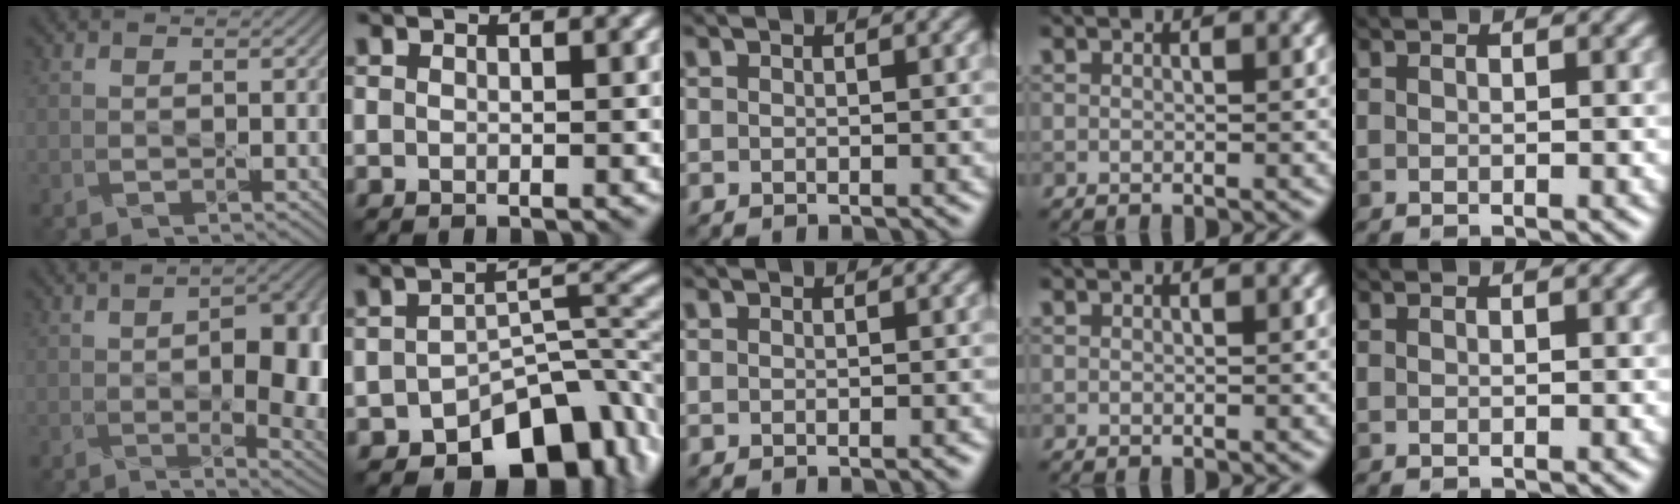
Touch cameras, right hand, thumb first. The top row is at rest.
{"thumb": {"total": 13.2, "force": [-0.4, 6.1, 11.6], "torque": [-0.154, -0.014, 0.011]}, "index": {"total": 9.6, "force": [-6.4, 4.9, 5.1], "torque": [-0.046, -0.006, -0.109]}, "middle": {"total": 0.6, "force": [-0.3, 0.1, 0.5], "torque": [-0.007, 0.001, 0.000]}}